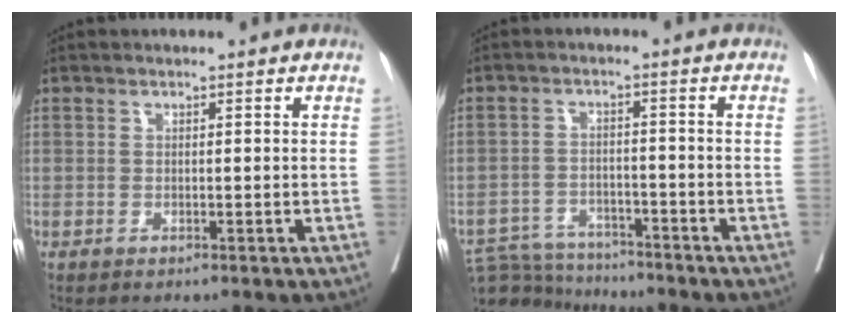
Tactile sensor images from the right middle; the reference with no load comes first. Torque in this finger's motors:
{"motor_torque": [-0.69, -0.61, -0.22, -0.04]}